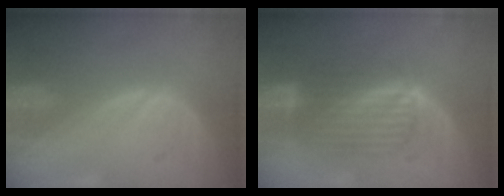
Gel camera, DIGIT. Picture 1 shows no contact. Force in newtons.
{"total": 6.7, "press": 6.7, "slide": 0.3}